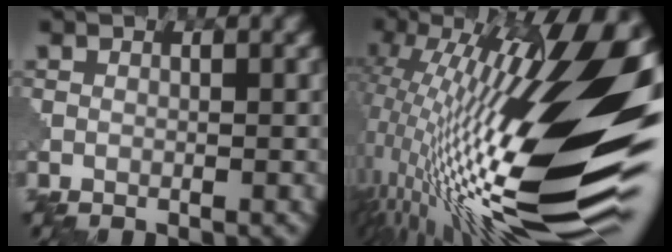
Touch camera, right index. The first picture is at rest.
{"total": 20.6, "force": [-1.2, 5.7, 19.8], "torque": [-0.334, 0.009, -0.031]}